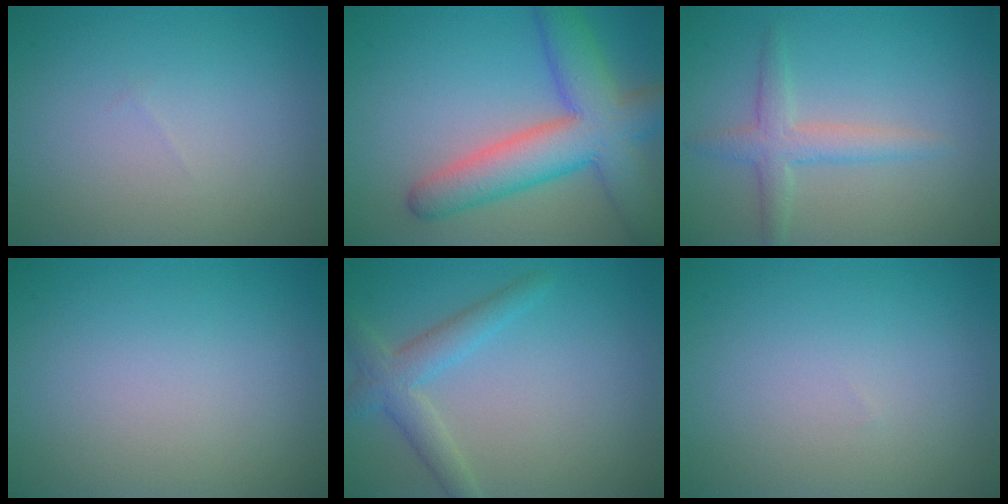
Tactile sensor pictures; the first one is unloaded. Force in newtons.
{"total": 8.5, "press": 8.5, "slide": 0.4}
{"total": 2.7, "press": 2.7, "slide": 0.0}
{"total": 0.0}
{"total": 3.1, "press": 3.1, "slide": 0.3}
{"total": 0.0}